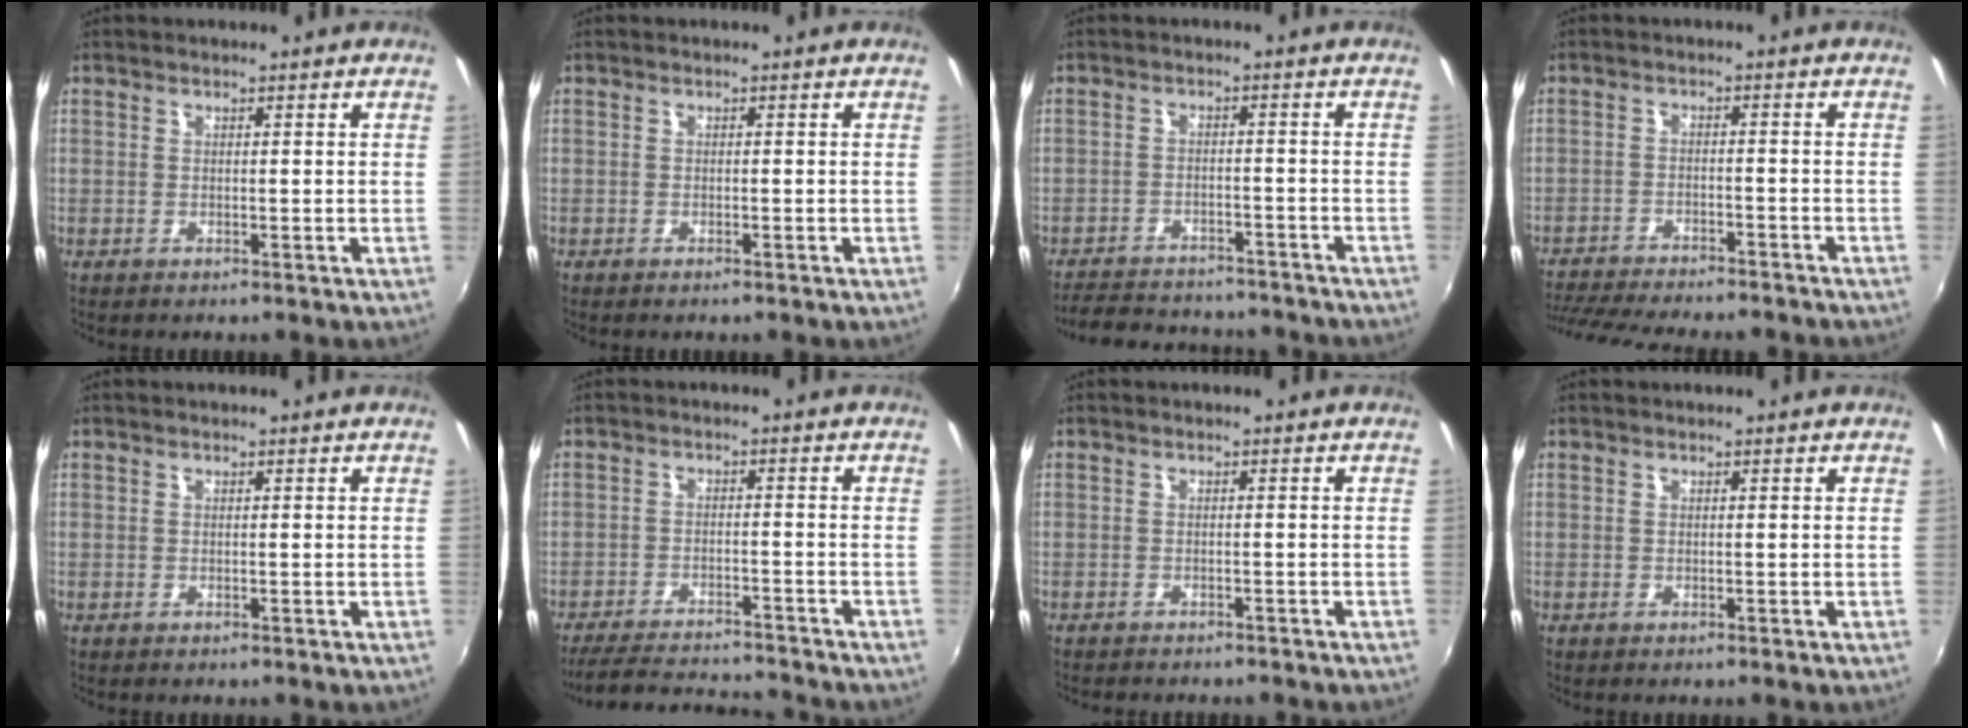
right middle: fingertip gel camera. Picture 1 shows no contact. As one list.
[{"total": 0.7, "force": [-0.6, 0.3, 0.3], "torque": [-0.006, -0.004, -0.012]}, {"total": 16.5, "force": [-14.5, 4.9, 6.2], "torque": [-0.133, 0.002, -0.196]}, {"total": 16.9, "force": [-14.9, 3.2, 7.3], "torque": [-0.152, -0.028, -0.219]}, {"total": 0.0}, {"total": 13.4, "force": [-12.5, 1.8, 4.6], "torque": [-0.110, -0.006, -0.193]}, {"total": 3.8, "force": [-3.5, 0.9, 1.2], "torque": [-0.030, -0.011, -0.051]}, {"total": 0.0}]